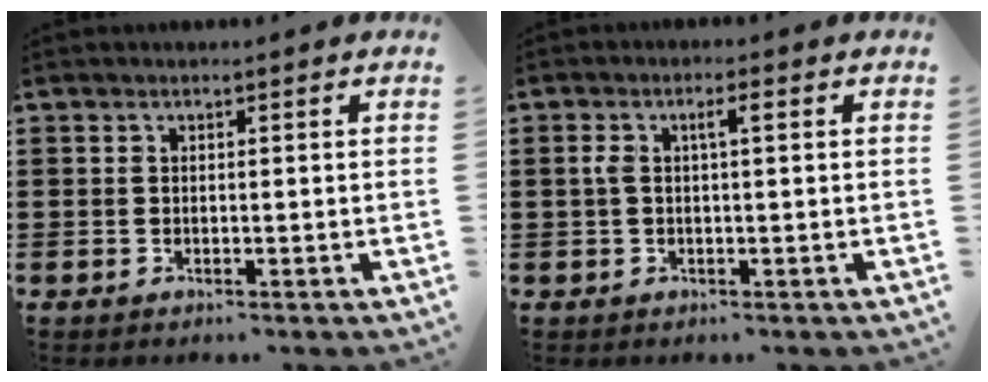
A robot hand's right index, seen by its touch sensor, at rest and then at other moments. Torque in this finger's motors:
{"motor_torque": [0.40, -0.13, 0.11, 0.03]}